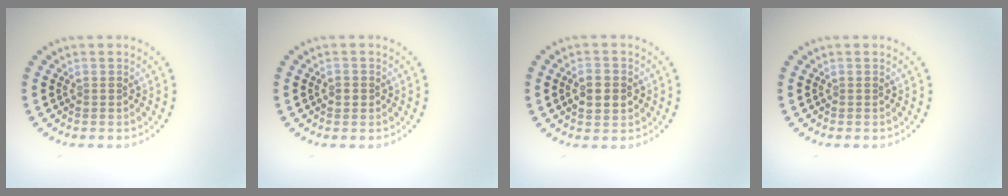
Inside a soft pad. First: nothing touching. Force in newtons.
{"total": 1.0, "press": 0.9, "slide": 0.3}
{"total": 2.9, "press": 2.9, "slide": 0.0}
{"total": 0.0}